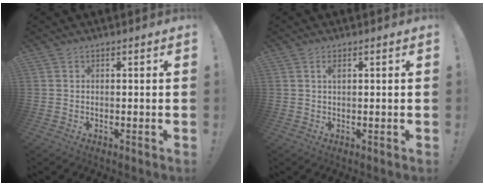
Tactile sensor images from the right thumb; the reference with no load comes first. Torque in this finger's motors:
{"motor_torque": [0.09, 0.44, -0.04, 0.03, 0.00]}